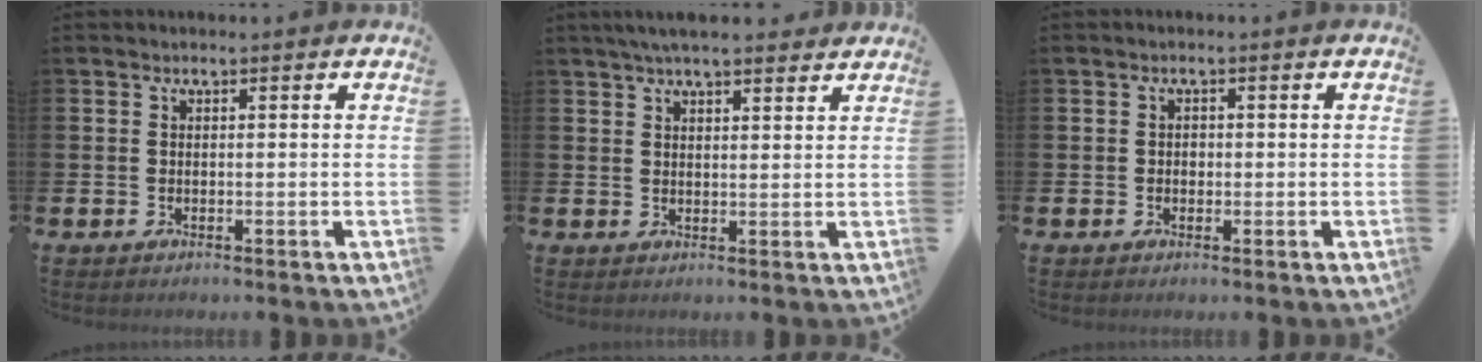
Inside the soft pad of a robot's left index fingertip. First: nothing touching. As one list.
[{"total": 4.2, "force": [3.9, 0.6, 1.7], "torque": [-0.035, -0.008, 0.069]}, {"total": 0.9, "force": [-0.1, 0.8, 0.4], "torque": [-0.003, 0.005, -0.004]}]